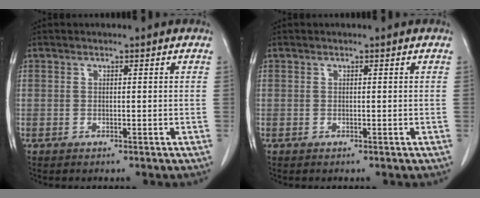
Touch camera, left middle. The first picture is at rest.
{"total": 0.0}